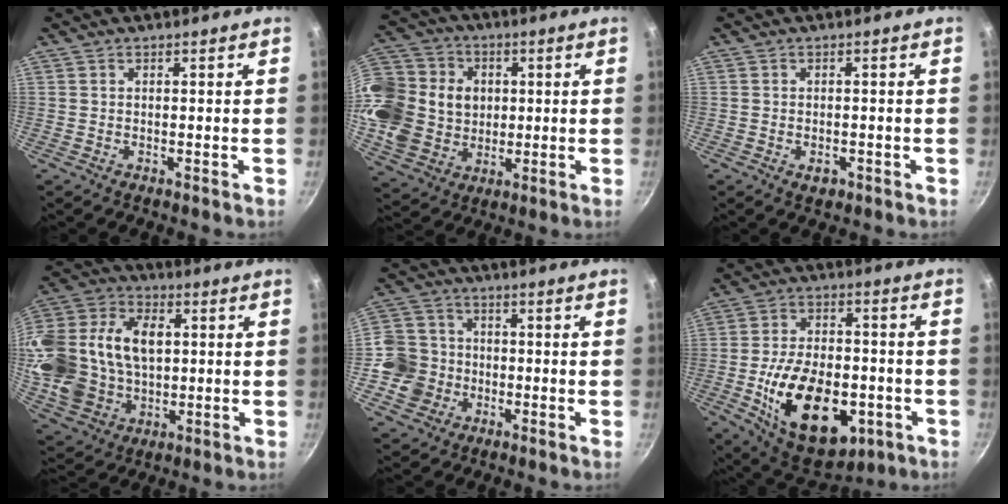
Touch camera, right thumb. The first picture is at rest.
{"total": 24.6, "force": [2.4, 21.0, 12.6], "torque": [-0.282, 0.028, 0.056]}
{"total": 2.4, "force": [-1.0, 1.6, 1.5], "torque": [-0.020, 0.005, -0.011]}
{"total": 25.8, "force": [1.2, 19.2, 17.2], "torque": [-0.335, 0.031, 0.031]}
{"total": 9.0, "force": [-2.3, 8.3, 2.4], "torque": [-0.013, 0.026, -0.057]}
{"total": 22.4, "force": [-6.1, 13.3, 17.0], "torque": [-0.252, 0.018, -0.083]}